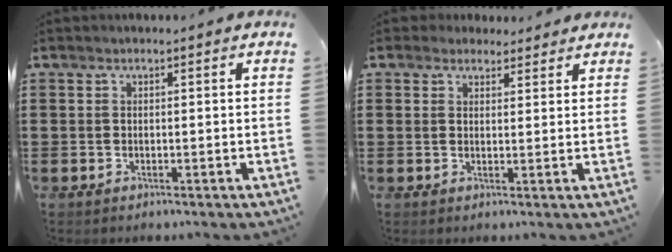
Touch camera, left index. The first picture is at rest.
{"total": 2.7, "force": [2.4, 1.3, 0.3], "torque": [-0.004, 0.000, 0.044]}